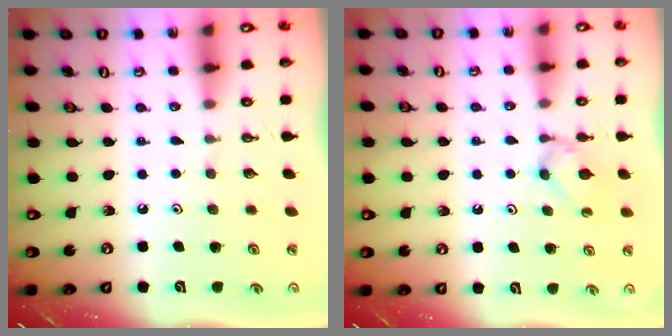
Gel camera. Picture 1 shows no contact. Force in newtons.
{"total": 3.0, "press": 2.9, "slide": 0.7}